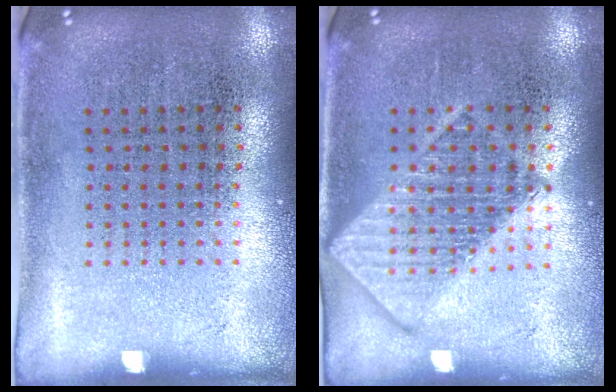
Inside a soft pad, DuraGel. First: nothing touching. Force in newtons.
{"total": 2.9, "press": 2.9, "slide": 0.4}